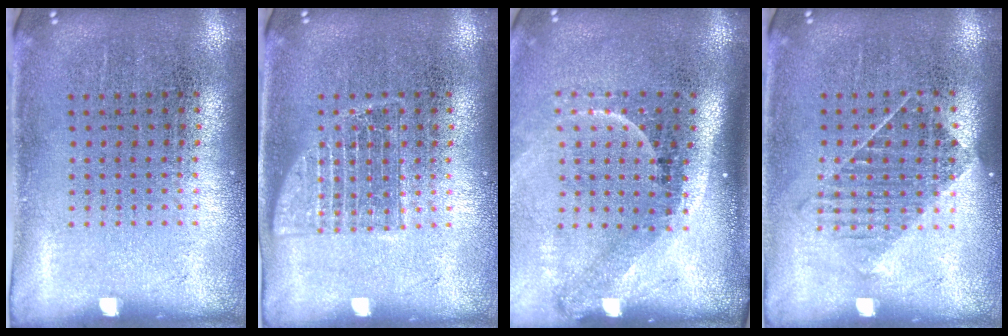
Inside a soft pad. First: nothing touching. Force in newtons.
{"total": 2.0, "press": 2.0, "slide": 0.4}
{"total": 2.2, "press": 1.5, "slide": 1.7}
{"total": 1.1, "press": 0.9, "slide": 0.6}